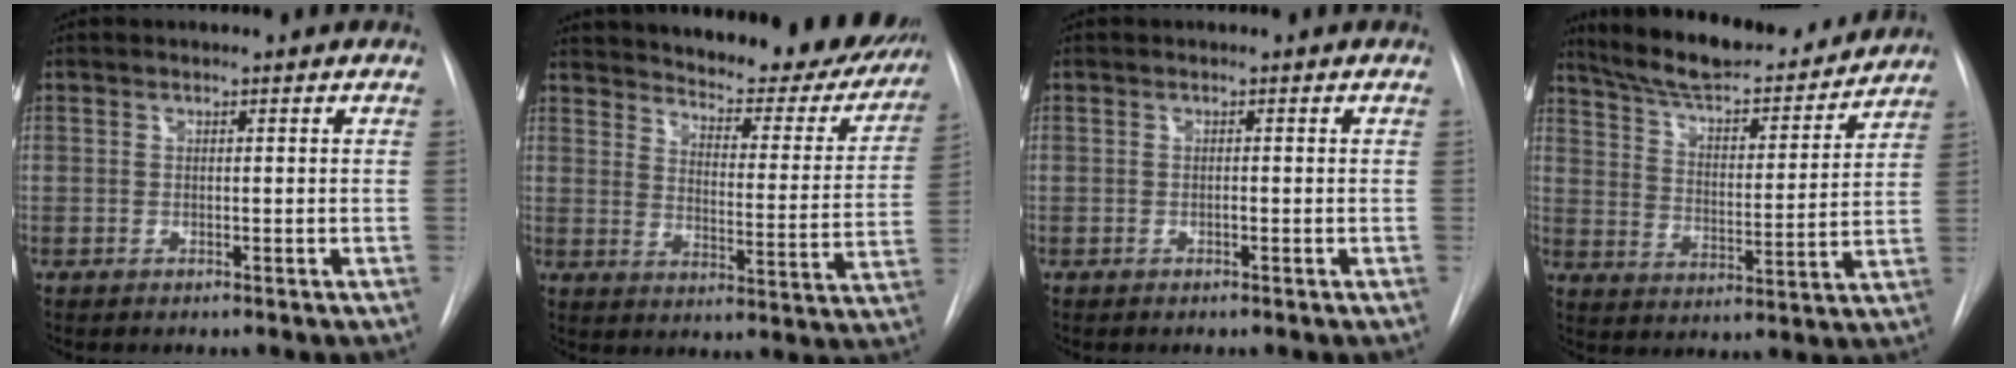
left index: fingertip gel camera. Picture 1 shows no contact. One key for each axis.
{"total": 27.7, "fx": 24.9, "fy": 7.1, "fz": 10.0, "tx": -0.155, "ty": -0.065, "tz": 0.302}
{"total": 0.0}
{"total": 20.8, "fx": 18.5, "fy": 4.3, "fz": 8.4, "tx": -0.131, "ty": -0.001, "tz": 0.273}